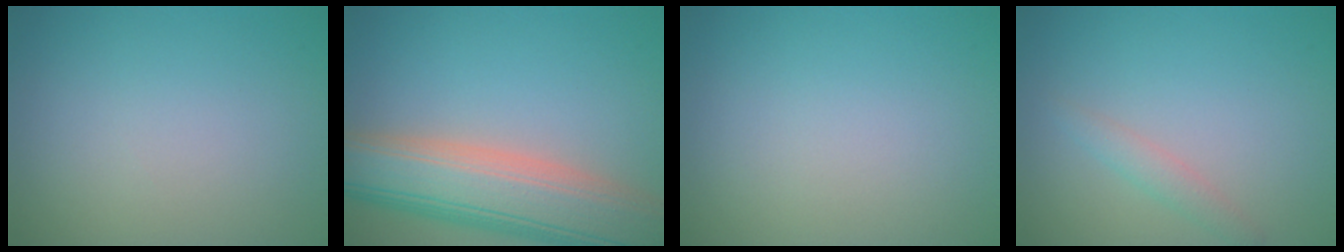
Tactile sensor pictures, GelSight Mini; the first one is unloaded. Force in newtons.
{"total": 10.4, "press": 10.4, "slide": 0.6}
{"total": 0.0}
{"total": 1.5, "press": 1.5, "slide": 0.2}